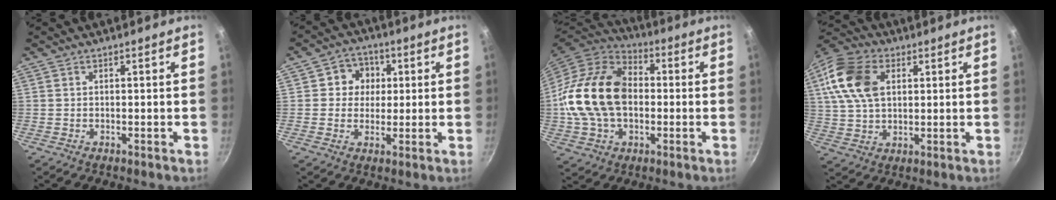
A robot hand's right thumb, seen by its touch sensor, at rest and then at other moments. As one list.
[{"total": 6.5, "force": [1.2, 6.1, 2.0], "torque": [0.011, 0.004, 0.009]}, {"total": 21.2, "force": [-0.3, 14.9, 15.0], "torque": [-0.263, 0.033, -0.012]}, {"total": 14.4, "force": [3.9, 9.5, 10.1], "torque": [-0.185, 0.008, 0.065]}]